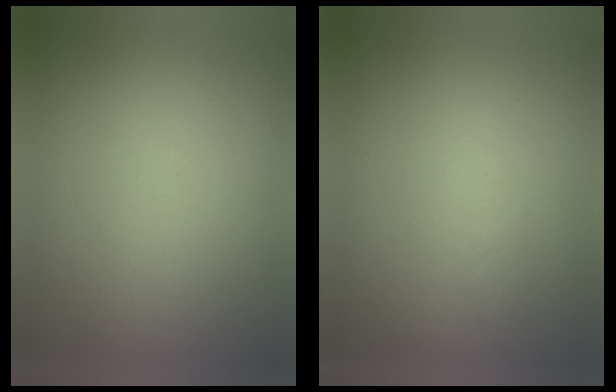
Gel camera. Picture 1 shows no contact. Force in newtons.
{"total": 1.3}